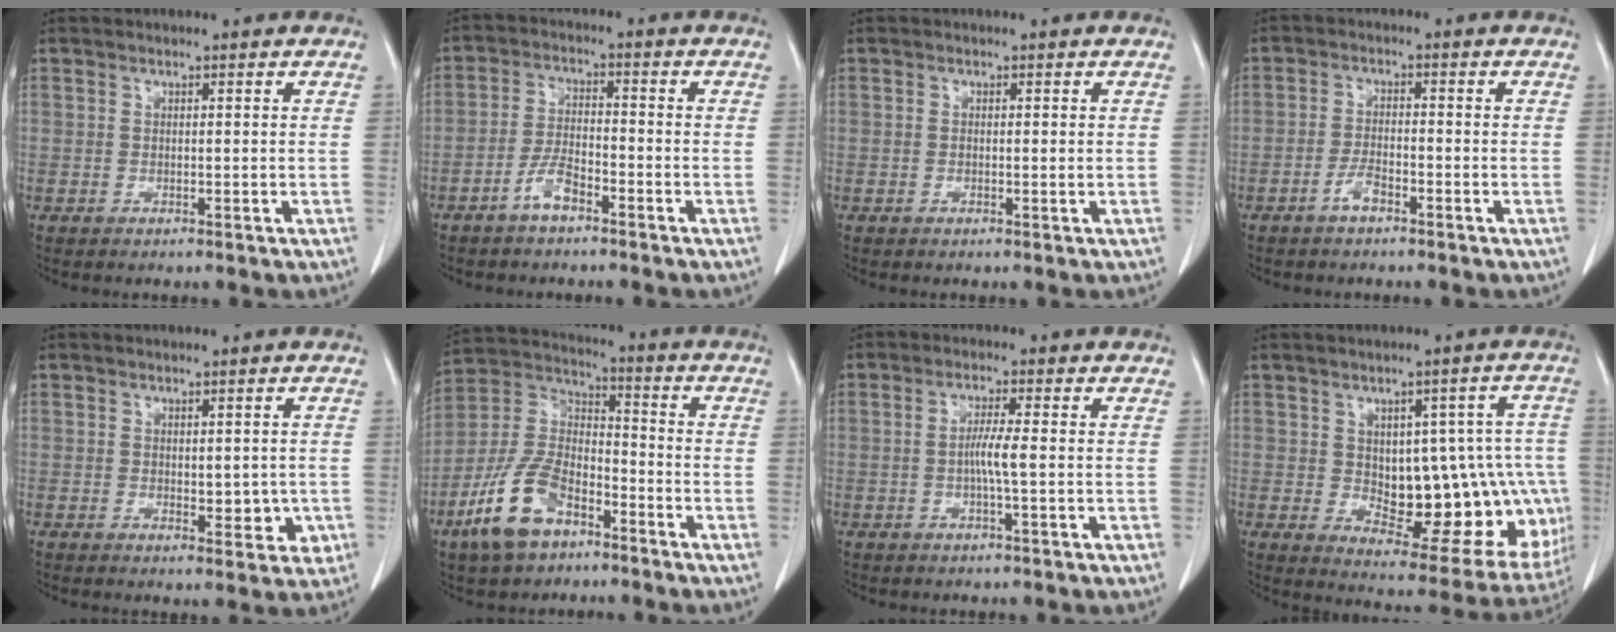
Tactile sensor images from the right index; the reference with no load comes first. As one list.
[{"total": 4.5, "force": [-3.1, 1.1, 3.0], "torque": [-0.065, 0.005, -0.061]}, {"total": 0.7, "force": [0.0, 0.1, 0.7], "torque": [-0.016, -0.002, 0.001]}, {"total": 2.8, "force": [-1.9, 0.7, 1.9], "torque": [-0.037, 0.003, -0.040]}, {"total": 4.0, "force": [-0.5, 2.1, 3.4], "torque": [-0.035, -0.005, 0.002]}, {"total": 13.1, "force": [-7.7, 6.2, 8.7], "torque": [-0.194, 0.003, -0.149]}, {"total": 3.4, "force": [-0.5, -0.3, 3.3], "torque": [-0.063, -0.001, -0.009]}, {"total": 18.8, "force": [-1.0, 9.0, 16.5], "torque": [-0.164, 0.025, 0.018]}]